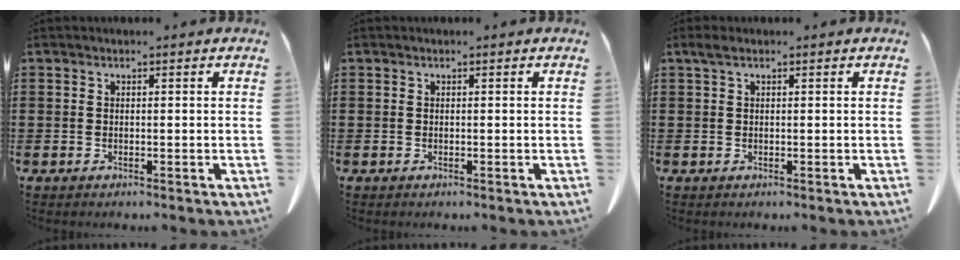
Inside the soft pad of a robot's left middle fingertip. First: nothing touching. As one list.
[{"total": 0.0}, {"total": 1.1, "force": [0.4, 0.3, 0.9], "torque": [-0.020, 0.003, 0.007]}]